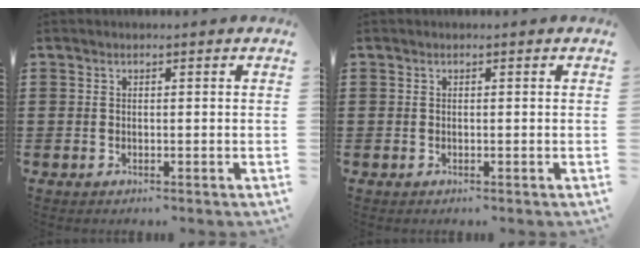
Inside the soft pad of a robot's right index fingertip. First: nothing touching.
{"total": 0.0}